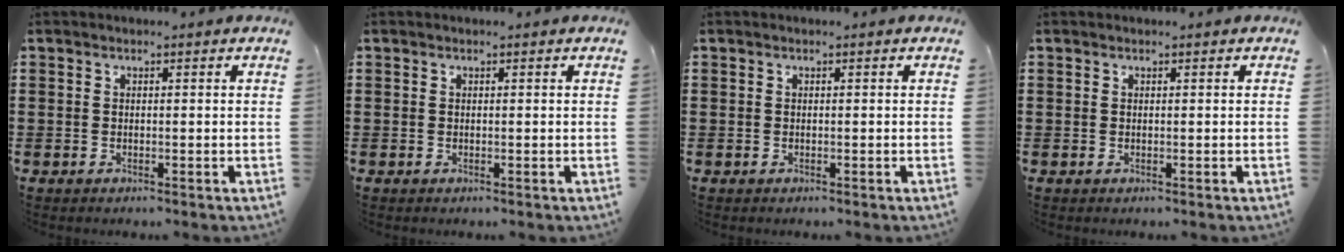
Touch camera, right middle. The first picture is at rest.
{"total": 0.0}
{"total": 0.0}
{"total": 0.0}